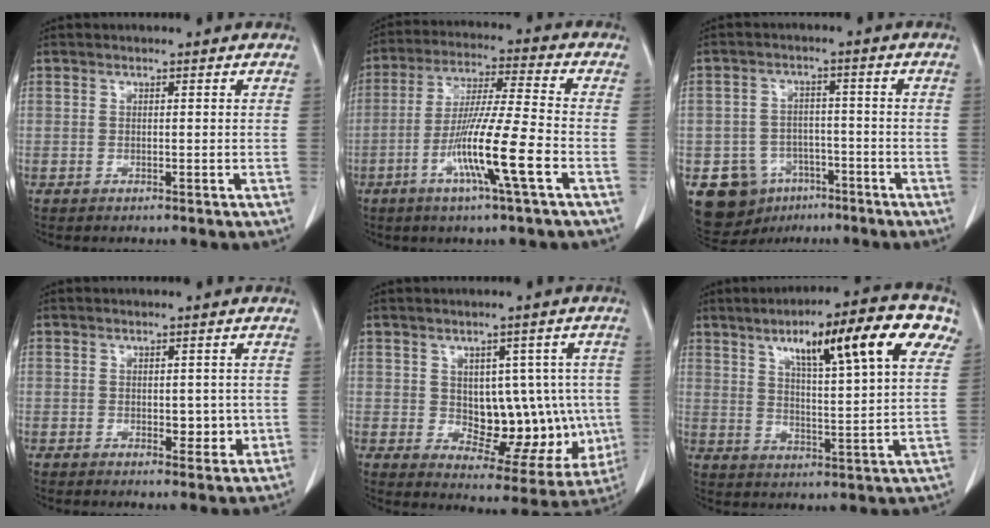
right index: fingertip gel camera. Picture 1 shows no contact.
{"total": 12.5, "force": [-4.7, -0.7, 11.5], "torque": [-0.220, -0.013, -0.091]}
{"total": 9.7, "force": [-4.9, 7.9, 2.6], "torque": [-0.052, 0.016, -0.066]}
{"total": 3.7, "force": [-0.4, 2.1, 3.0], "torque": [-0.030, -0.003, 0.003]}
{"total": 13.7, "force": [-0.1, 7.6, 11.4], "torque": [-0.128, 0.013, 0.026]}
{"total": 18.7, "force": [9.1, 2.4, 16.1], "torque": [-0.236, 0.024, 0.133]}